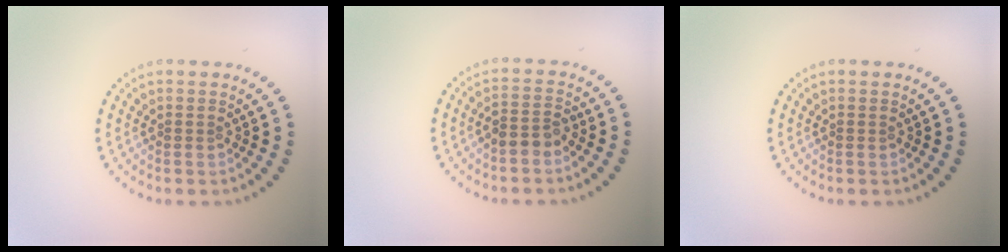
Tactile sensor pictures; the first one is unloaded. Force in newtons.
{"total": 2.2, "press": 2.0, "slide": 0.9}
{"total": 0.0}